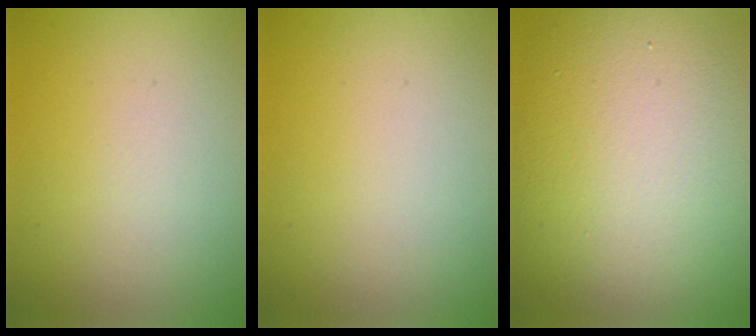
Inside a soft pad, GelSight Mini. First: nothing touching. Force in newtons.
{"total": 0.0}
{"total": 15.3, "press": 15.3, "slide": 0.6}